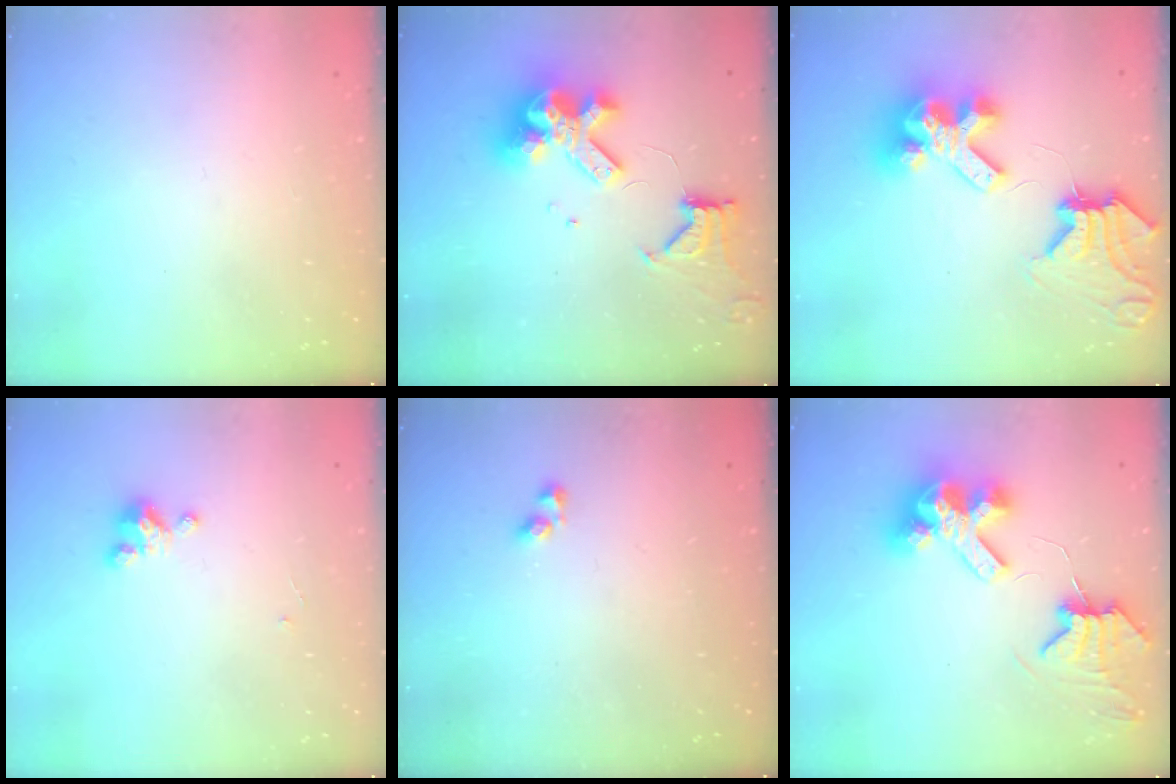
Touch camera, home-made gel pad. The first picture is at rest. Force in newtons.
{"total": 14.6, "press": 14.5, "slide": 1.8}
{"total": 15.2, "press": 15.1, "slide": 2.0}
{"total": 2.7, "press": 2.7, "slide": 0.3}
{"total": 2.9, "press": 2.9, "slide": 0.6}
{"total": 9.1, "press": 9.0, "slide": 1.3}